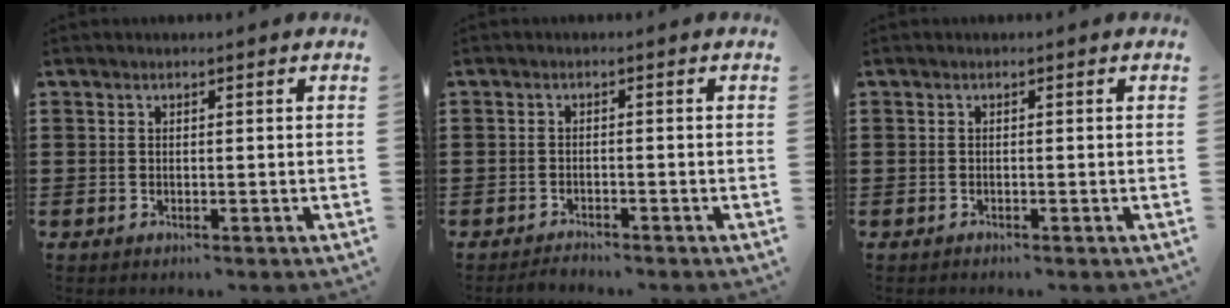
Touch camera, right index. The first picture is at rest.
{"total": 1.3, "force": [-1.3, 0.1, 0.1], "torque": [-0.004, 0.002, -0.026]}
{"total": 0.0}